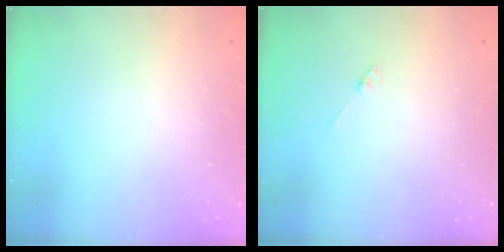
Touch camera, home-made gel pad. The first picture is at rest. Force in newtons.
{"total": 1.3, "press": 1.3, "slide": 0.3}